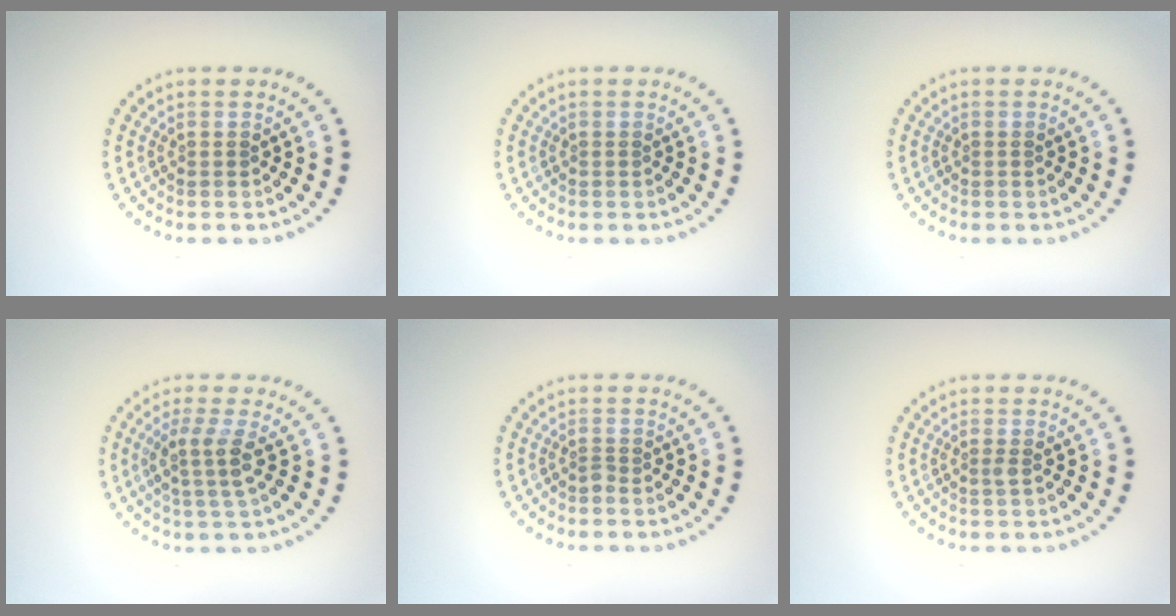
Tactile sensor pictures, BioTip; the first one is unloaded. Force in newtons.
{"total": 0.0}
{"total": 0.0}
{"total": 2.6, "press": 2.0, "slide": 1.7}
{"total": 0.7, "press": 0.4, "slide": 0.6}
{"total": 0.5, "press": 0.5, "slide": 0.3}